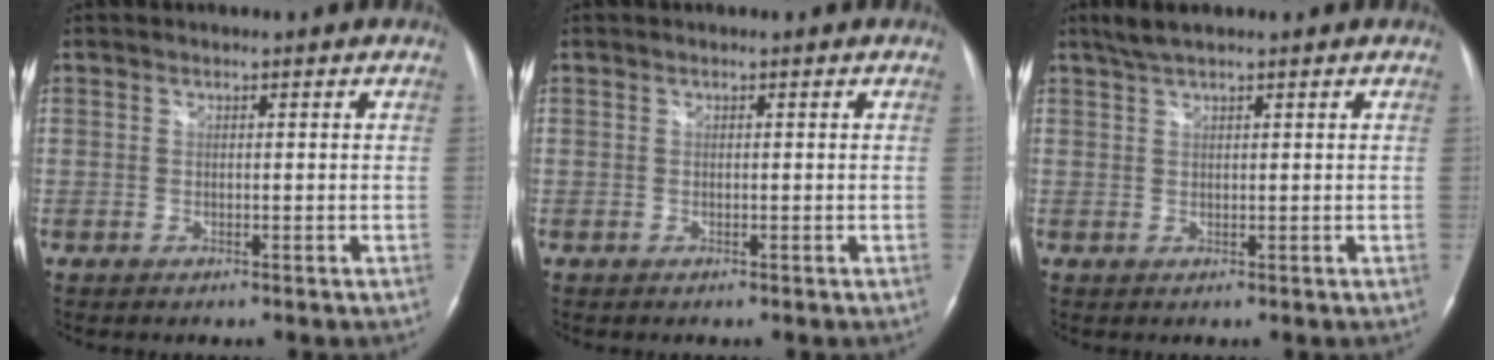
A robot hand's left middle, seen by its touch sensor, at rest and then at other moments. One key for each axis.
{"total": 0.0}
{"total": 2.9, "fx": 2.3, "fy": 0.2, "fz": 1.7, "tx": -0.042, "ty": 0.010, "tz": 0.047}